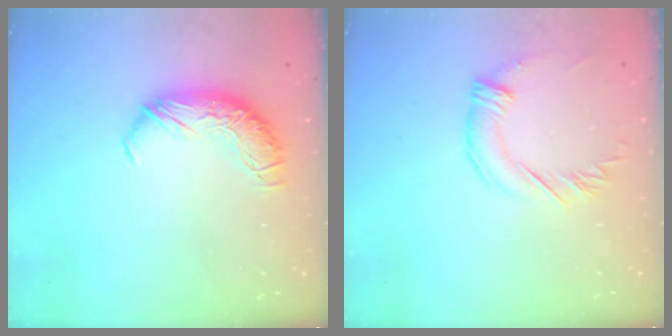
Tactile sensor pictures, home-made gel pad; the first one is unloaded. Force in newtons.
{"total": 2.1, "press": 1.8, "slide": 1.0}